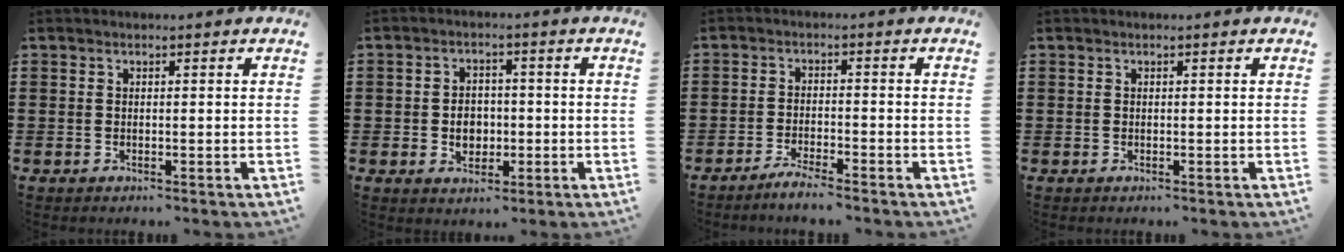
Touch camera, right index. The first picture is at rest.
{"total": 3.7, "force": [-0.7, 2.9, 2.3], "torque": [-0.041, 0.002, -0.016]}
{"total": 2.8, "force": [-2.6, -0.6, 0.7], "torque": [-0.012, 0.001, -0.051]}
{"total": 0.0}